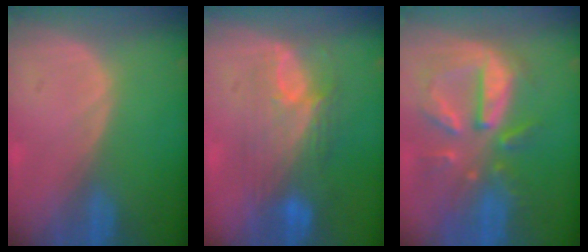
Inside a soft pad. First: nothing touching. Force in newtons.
{"total": 8.3, "press": 7.9, "slide": 2.3}
{"total": 10.8, "press": 9.5, "slide": 5.1}